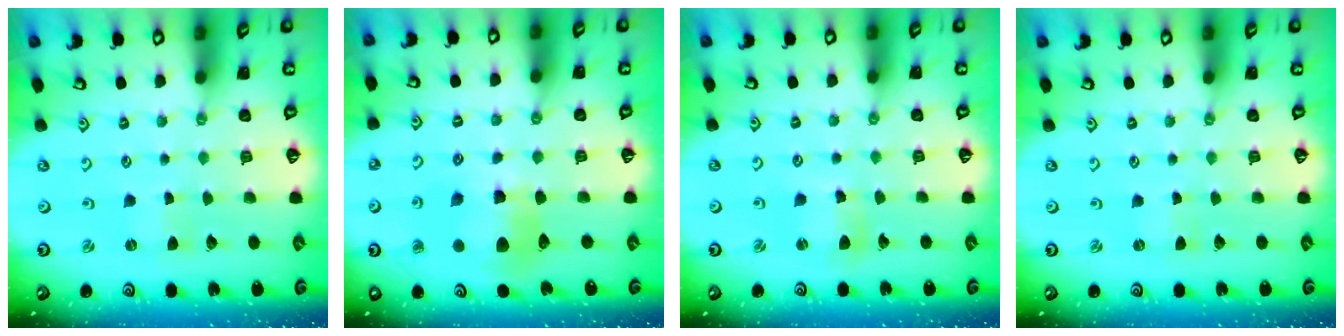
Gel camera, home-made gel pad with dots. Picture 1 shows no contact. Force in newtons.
{"total": 10.3, "press": 10.2, "slide": 1.4}
{"total": 5.1, "press": 5.0, "slide": 0.5}
{"total": 0.0}